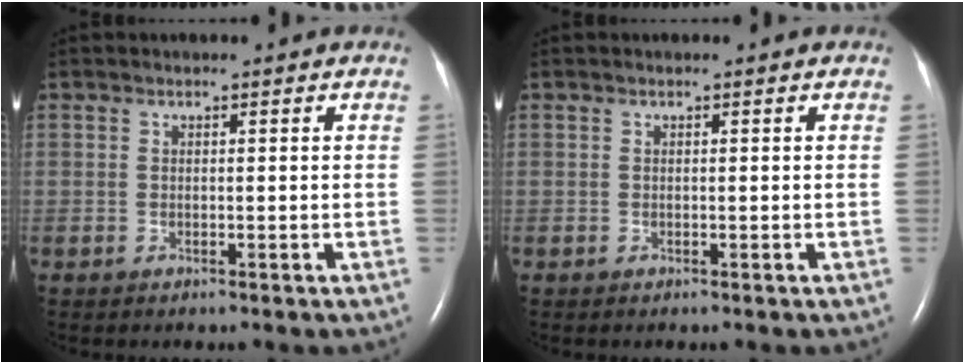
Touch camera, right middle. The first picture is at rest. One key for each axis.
{"total": 0.0}